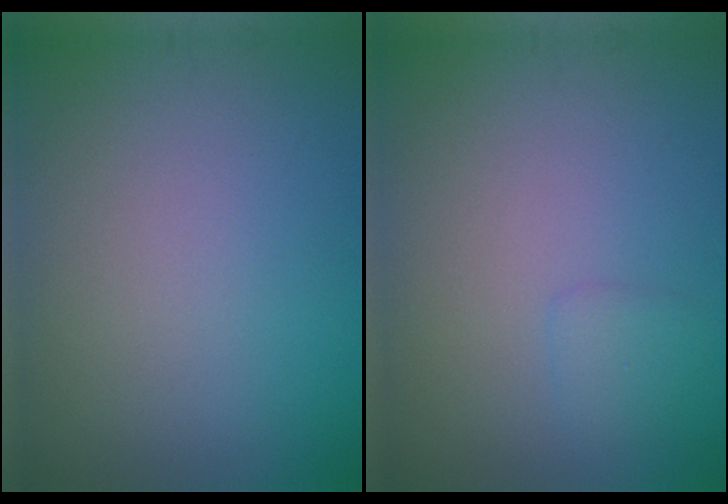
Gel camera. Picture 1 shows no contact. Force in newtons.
{"total": 1.0, "press": 1.0, "slide": 0.1}